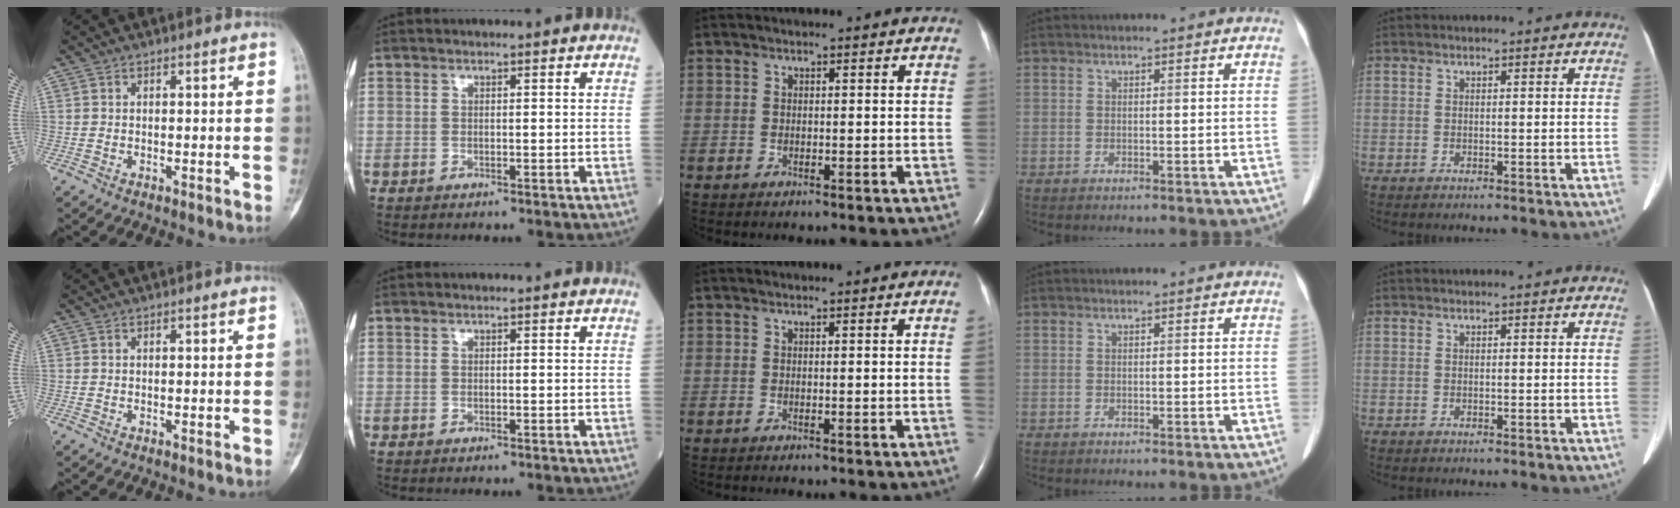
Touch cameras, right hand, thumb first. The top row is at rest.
{"middle": {"total": 0.8, "force": [-0.1, -0.4, 0.7], "torque": [-0.009, 0.001, -0.001]}}